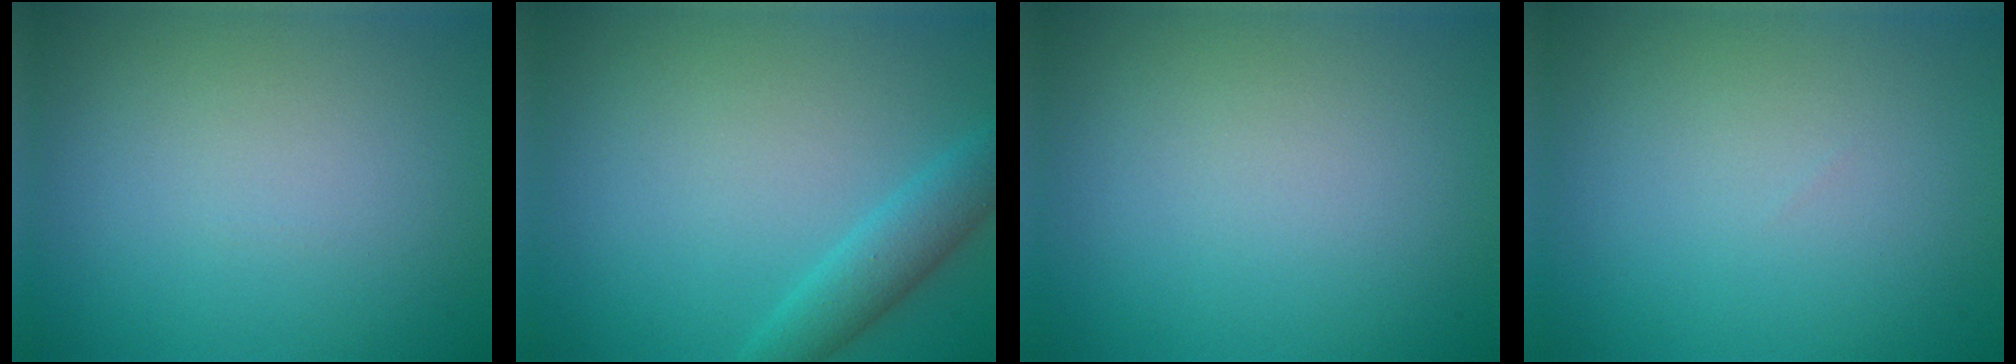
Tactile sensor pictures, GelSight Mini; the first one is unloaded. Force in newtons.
{"total": 2.1, "press": 2.1, "slide": 0.2}
{"total": 0.0}
{"total": 0.0}